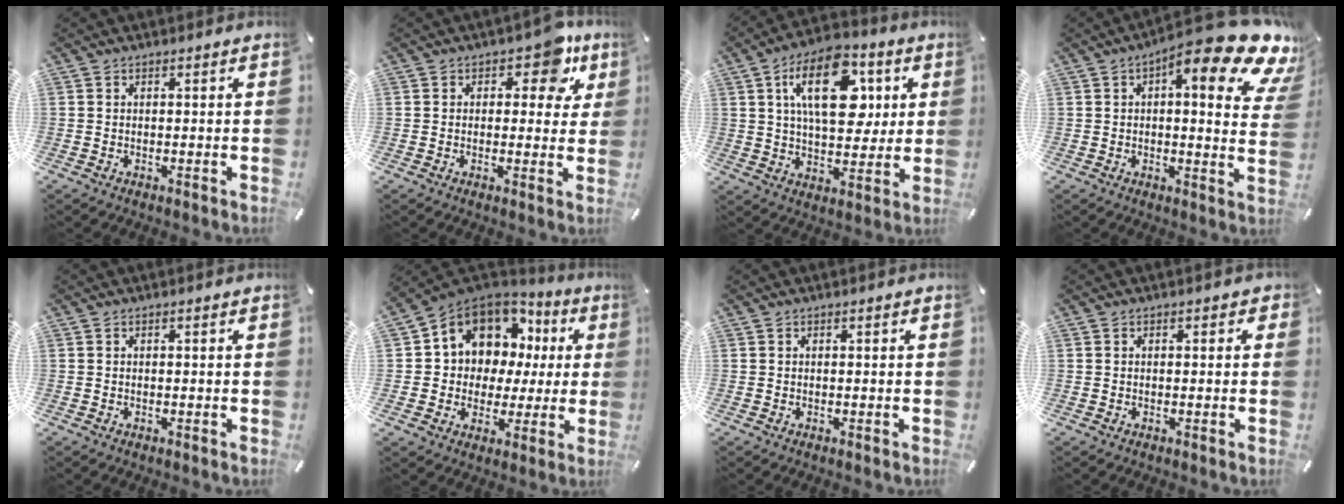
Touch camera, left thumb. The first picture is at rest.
{"total": 8.4, "force": [4.2, 4.9, 5.4], "torque": [-0.048, -0.023, 0.063]}
{"total": 18.4, "force": [6.0, 10.4, 13.9], "torque": [-0.217, 0.001, 0.097]}
{"total": 17.6, "force": [9.5, 4.8, 14.0], "torque": [-0.191, -0.070, 0.145]}
{"total": 0.0}
{"total": 11.2, "force": [5.3, 9.4, 3.1], "torque": [-0.079, -0.041, 0.106]}
{"total": 0.0}
{"total": 0.7, "force": [-0.1, 0.6, 0.4], "torque": [-0.008, 0.004, -0.003]}